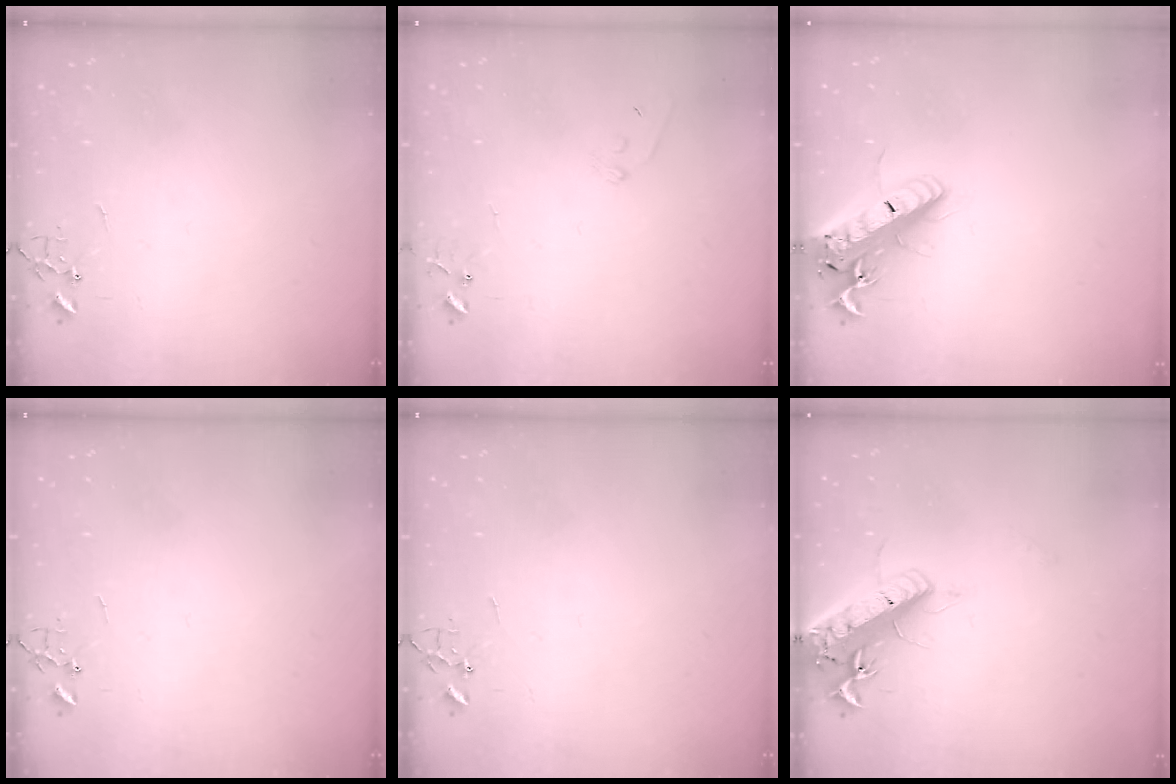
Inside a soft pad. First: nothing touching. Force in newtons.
{"total": 6.8, "press": 6.7, "slide": 0.5}
{"total": 21.8, "press": 21.4, "slide": 4.2}
{"total": 0.0}
{"total": 0.0}
{"total": 18.1, "press": 17.7, "slide": 3.6}